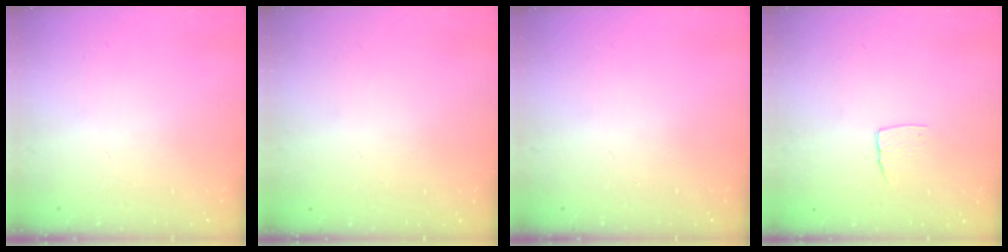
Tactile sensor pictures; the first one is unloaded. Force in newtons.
{"total": 0.0}
{"total": 0.0}
{"total": 5.1, "press": 5.1, "slide": 0.4}